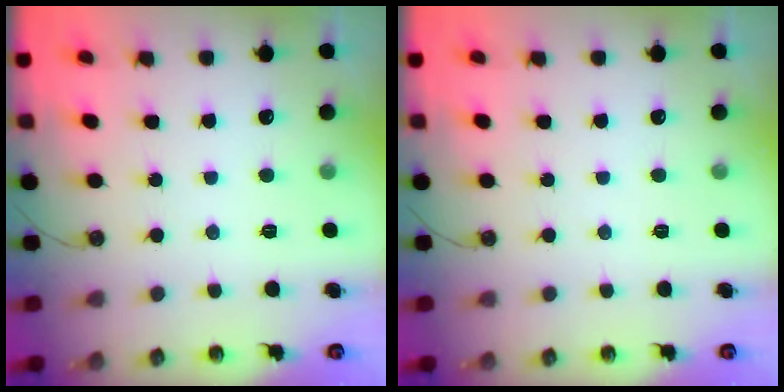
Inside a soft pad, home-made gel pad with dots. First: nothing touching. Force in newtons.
{"total": 0.0}